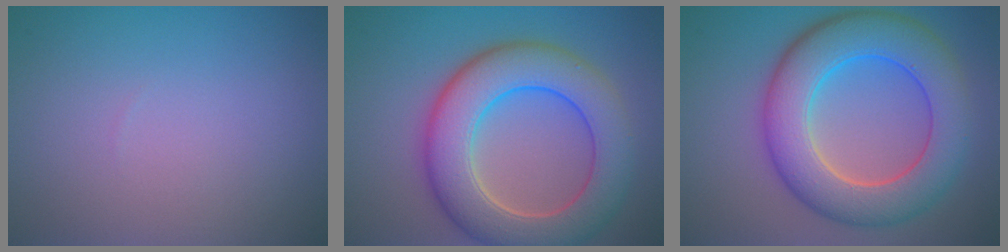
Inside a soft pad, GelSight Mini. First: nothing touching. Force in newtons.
{"total": 9.4, "press": 9.3, "slide": 0.8}
{"total": 9.3, "press": 9.3, "slide": 0.5}